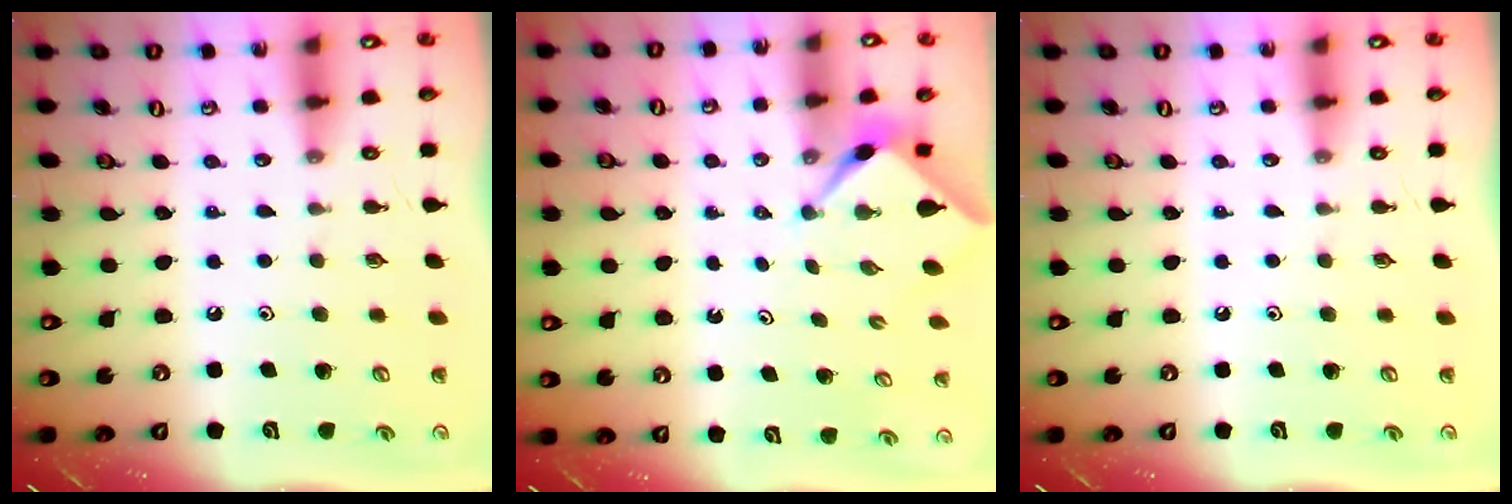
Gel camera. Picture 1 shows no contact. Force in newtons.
{"total": 2.2, "press": 2.2, "slide": 0.2}
{"total": 0.0}